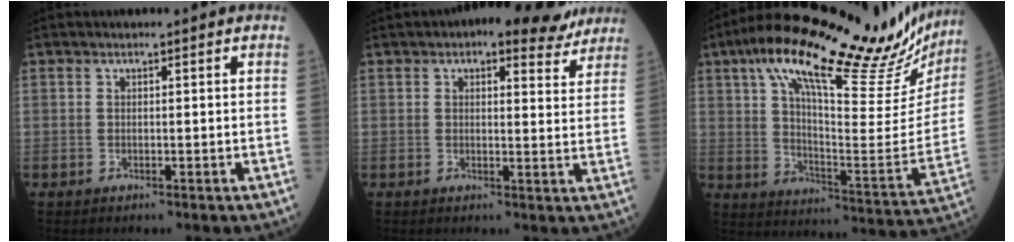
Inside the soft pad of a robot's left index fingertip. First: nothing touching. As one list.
[{"total": 8.4, "force": [6.5, 3.1, 4.3], "torque": [-0.046, 0.010, 0.072]}, {"total": 30.3, "force": [23.1, 5.8, 18.6], "torque": [-0.292, -0.007, 0.315]}]